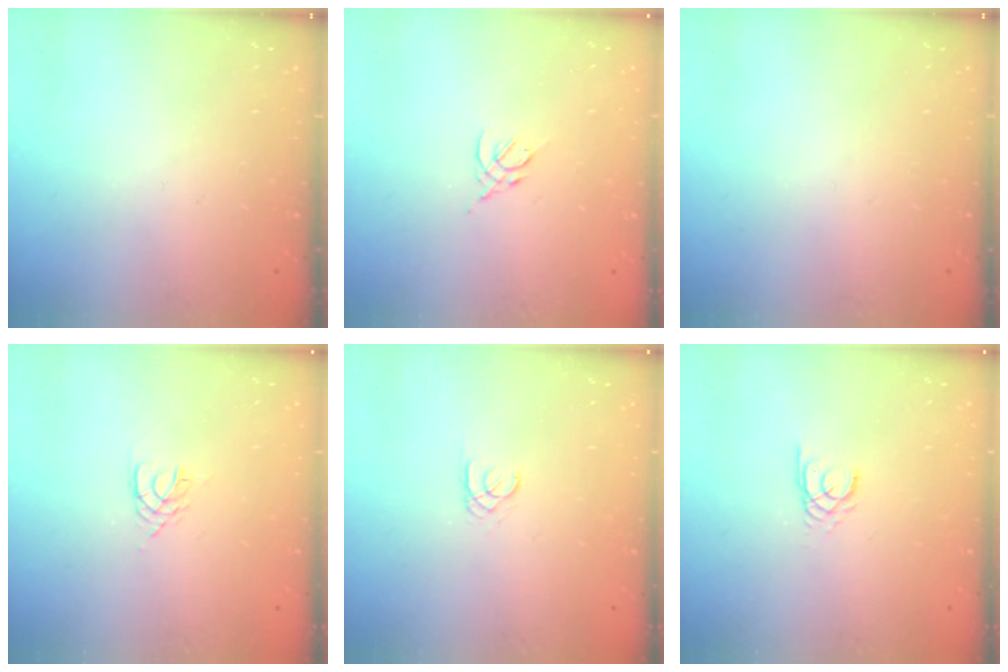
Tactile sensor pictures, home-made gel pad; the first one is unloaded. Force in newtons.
{"total": 3.1, "press": 3.0, "slide": 0.8}
{"total": 0.0}
{"total": 2.4, "press": 2.3, "slide": 0.4}
{"total": 1.8, "press": 1.7, "slide": 0.2}
{"total": 2.2, "press": 2.2, "slide": 0.2}